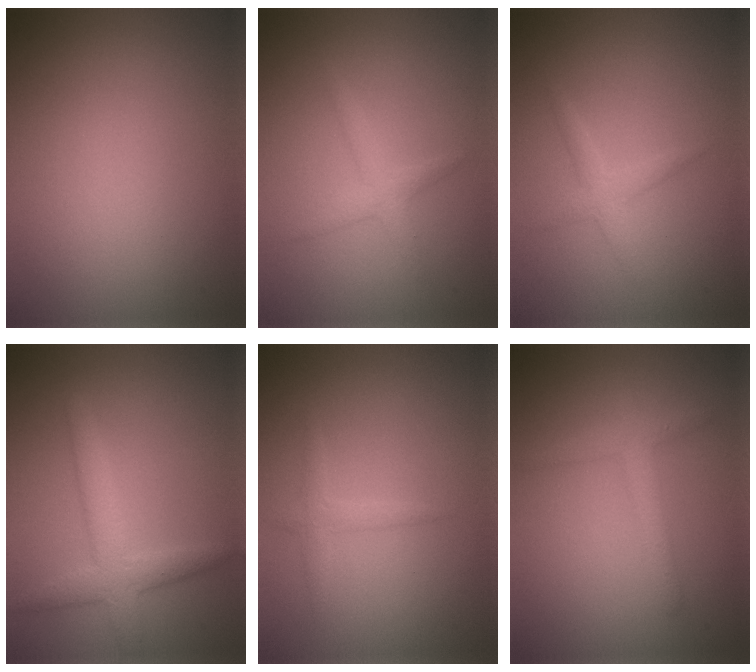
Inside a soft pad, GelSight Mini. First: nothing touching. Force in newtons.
{"total": 1.8, "press": 1.8, "slide": 0.1}
{"total": 1.6, "press": 1.6, "slide": 0.0}
{"total": 2.8, "press": 2.8, "slide": 0.2}
{"total": 1.3, "press": 1.3, "slide": 0.0}
{"total": 2.3, "press": 2.3, "slide": 0.1}